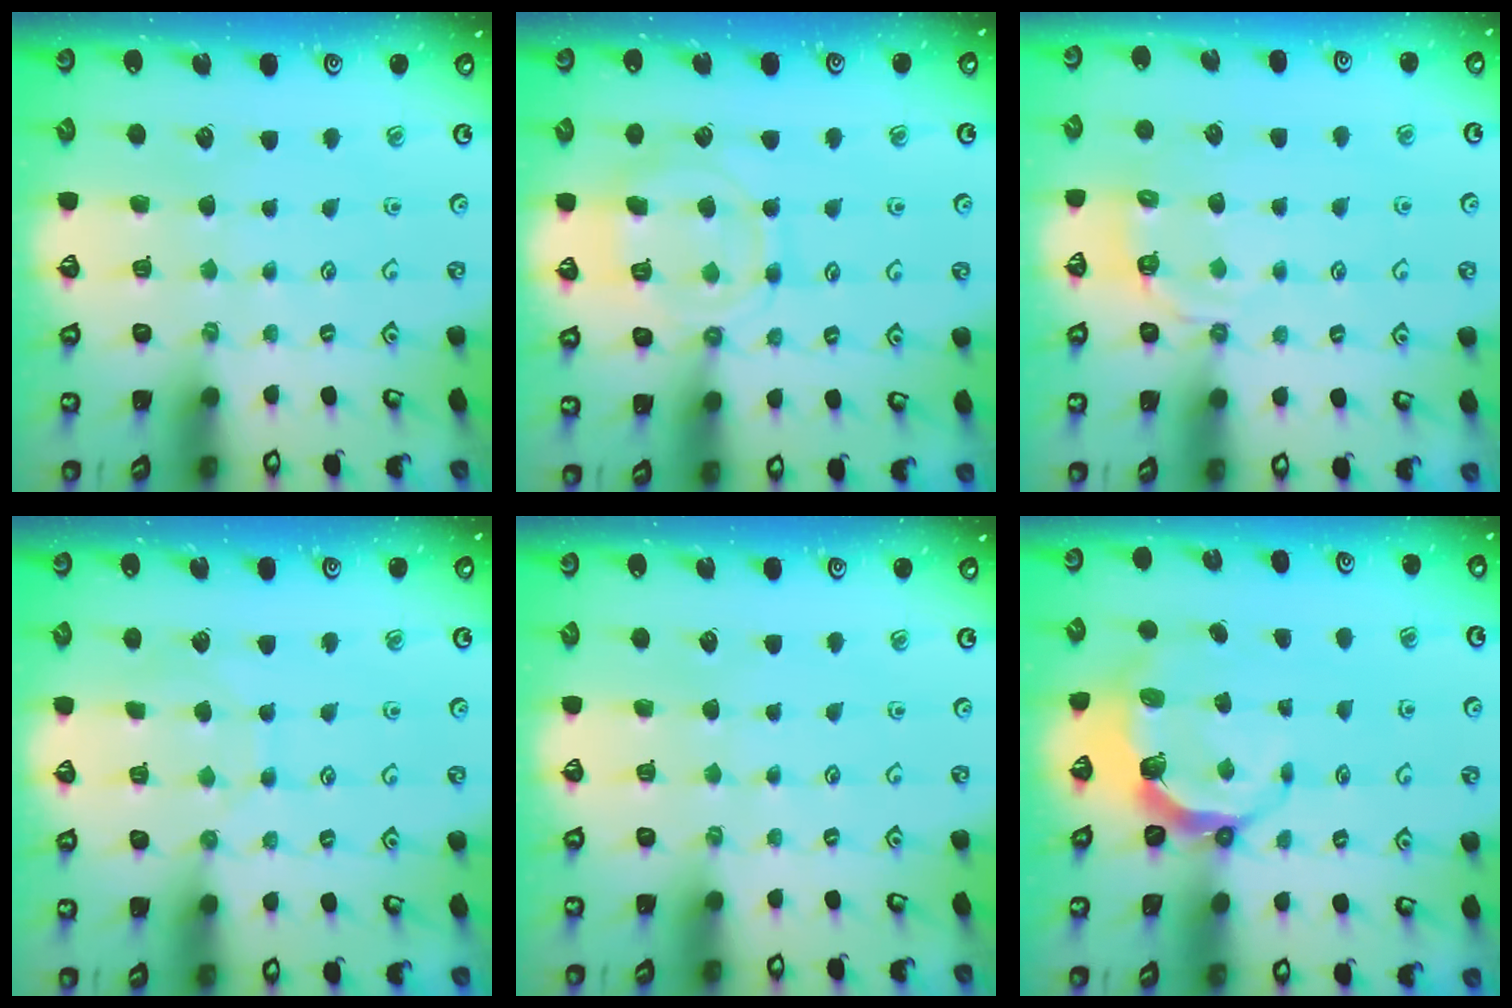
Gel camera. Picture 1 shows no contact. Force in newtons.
{"total": 11.2, "press": 11.1, "slide": 1.1}
{"total": 4.4, "press": 4.0, "slide": 1.9}
{"total": 3.8, "press": 3.8, "slide": 0.3}
{"total": 0.0}
{"total": 6.5, "press": 5.0, "slide": 4.2}